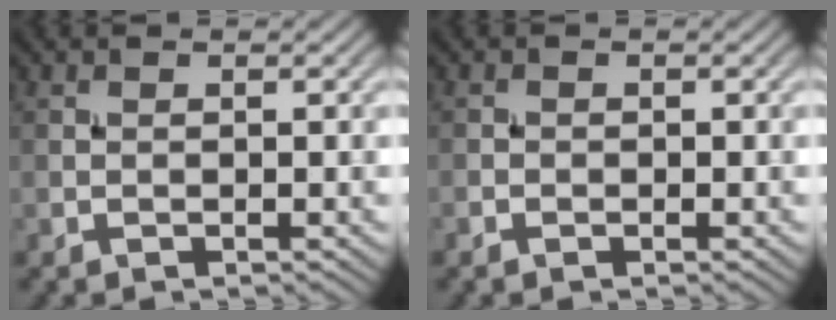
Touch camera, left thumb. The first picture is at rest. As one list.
[{"total": 0.8, "force": [-0.5, 0.6, 0.2], "torque": [-0.003, -0.003, -0.008]}]